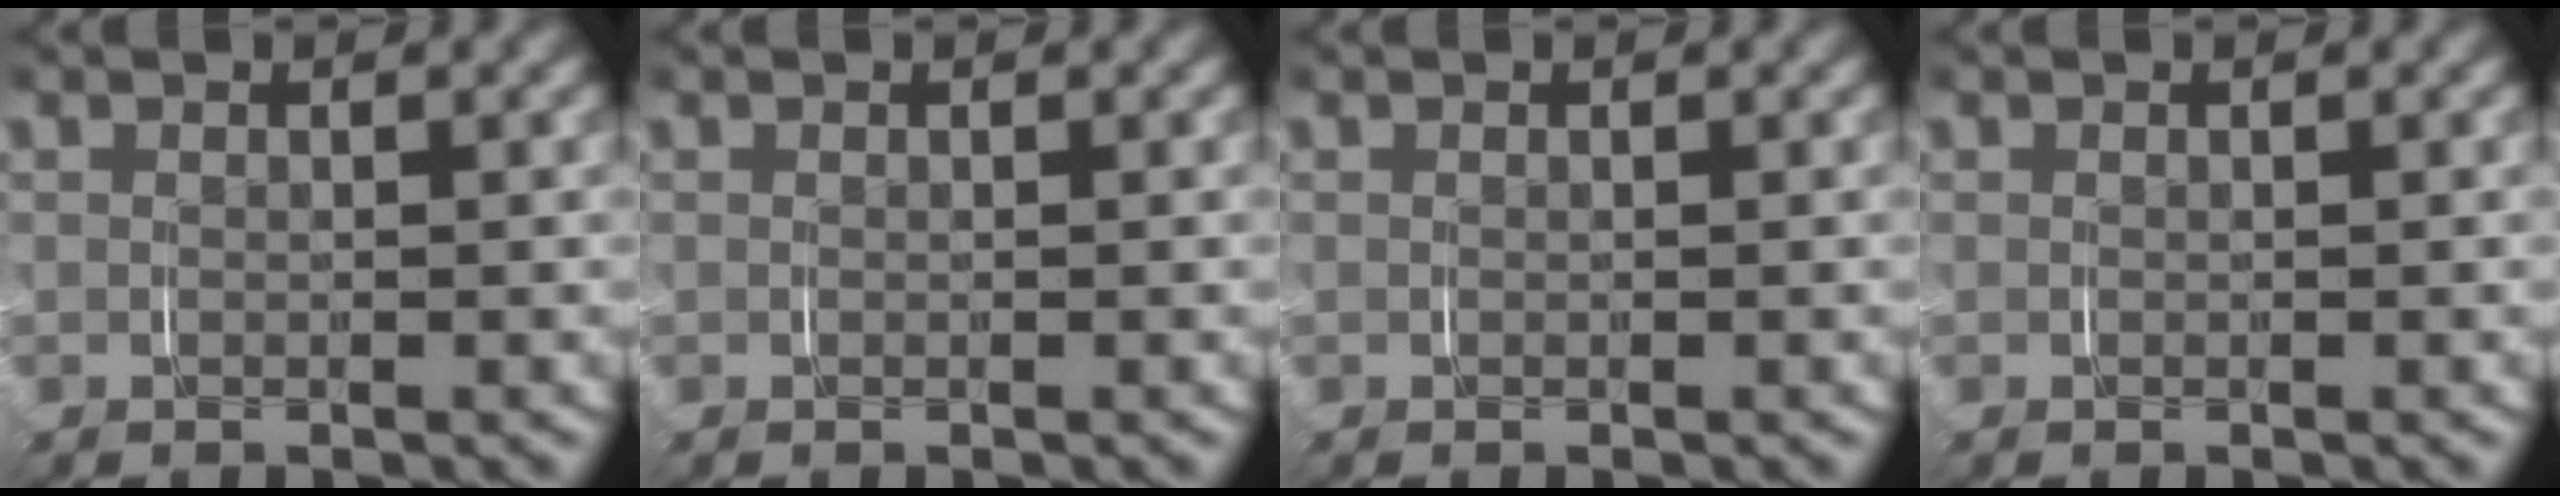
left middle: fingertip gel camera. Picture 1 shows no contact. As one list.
[{"total": 0.0}, {"total": 0.0}, {"total": 0.0}]